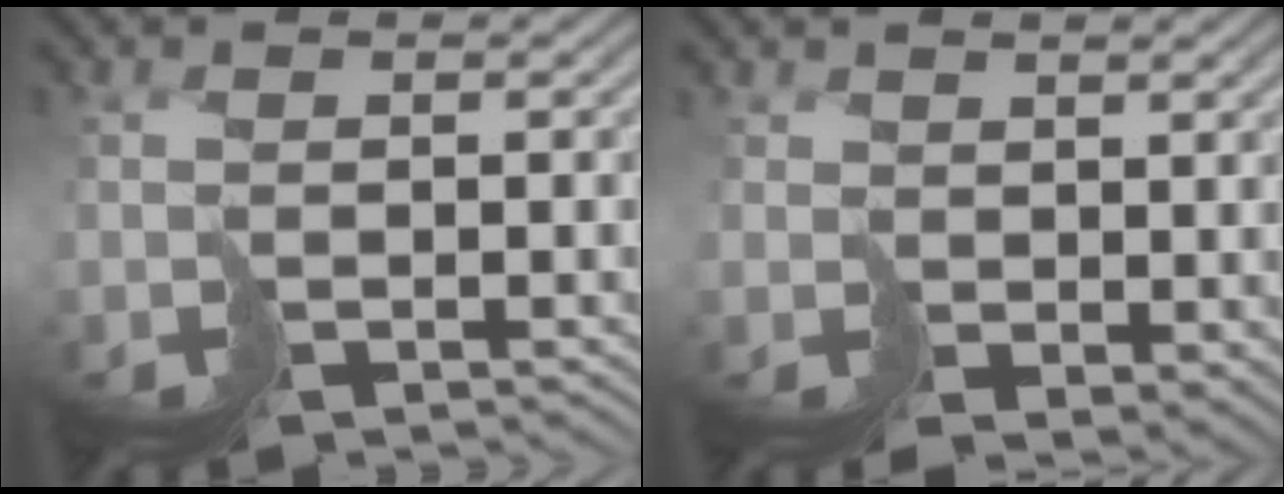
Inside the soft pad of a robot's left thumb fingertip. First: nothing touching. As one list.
[{"total": 2.4, "force": [0.1, 1.7, 1.6], "torque": [-0.035, -0.010, 0.010]}]